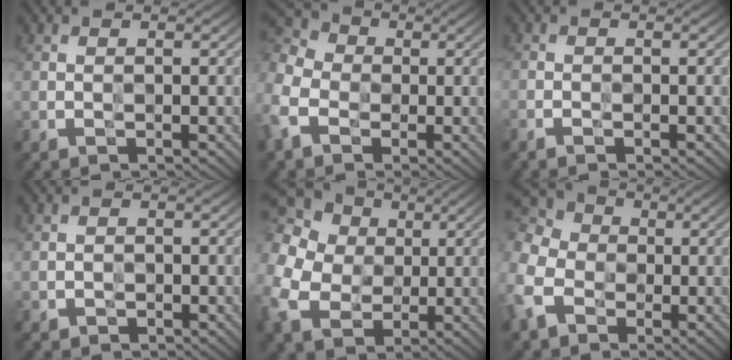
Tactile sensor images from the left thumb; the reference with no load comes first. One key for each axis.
{"total": 10.7, "fx": -3.5, "fy": 8.0, "fz": 6.2, "tx": -0.203, "ty": -0.024, "tz": -0.070}
{"total": 1.2, "fx": -1.0, "fy": 0.7, "fz": 0.3, "tx": -0.006, "ty": -0.007, "tz": -0.023}
{"total": 1.1, "fx": -0.5, "fy": 0.8, "fz": 0.4, "tx": -0.009, "ty": -0.008, "tz": -0.010}
{"total": 16.8, "fx": 1.5, "fy": 14.3, "fz": 8.8, "tx": -0.273, "ty": -0.005, "tz": 0.007}
{"total": 13.2, "fx": -4.0, "fy": 10.5, "fz": 7.0, "tx": -0.222, "ty": -0.042, "tz": -0.082}